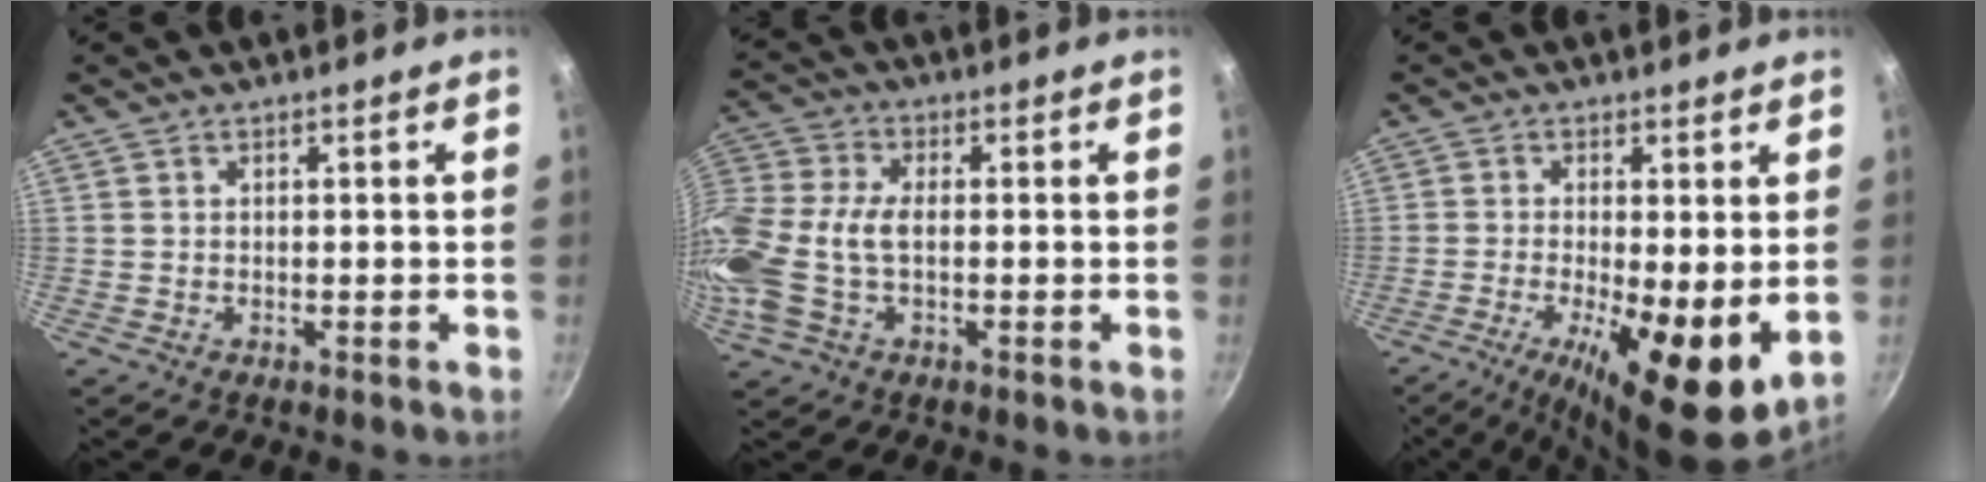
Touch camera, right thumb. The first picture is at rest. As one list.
[{"total": 14.8, "force": [-1.6, 8.9, 11.8], "torque": [-0.266, 0.014, -0.046]}, {"total": 13.1, "force": [-2.6, 4.0, 12.2], "torque": [-0.201, -0.015, -0.037]}]